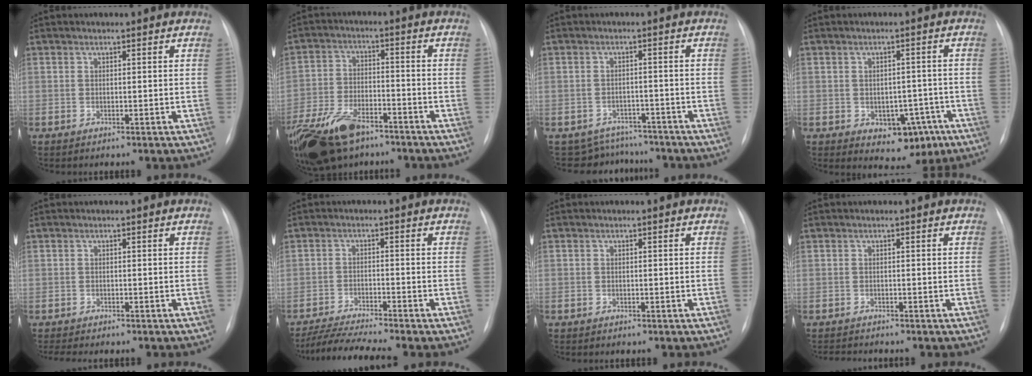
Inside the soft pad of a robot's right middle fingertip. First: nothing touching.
{"total": 15.9, "force": [-10.7, 7.2, 9.2], "torque": [-0.217, -0.020, -0.192]}
{"total": 6.3, "force": [-5.8, 2.4, -1.0], "torque": [0.018, 0.024, -0.073]}
{"total": 7.0, "force": [-2.8, 4.6, 4.5], "torque": [-0.040, 0.013, -0.023]}
{"total": 4.1, "force": [-3.6, 1.2, 1.6], "torque": [-0.022, -0.007, -0.050]}
{"total": 8.2, "force": [-7.4, -1.1, 3.6], "torque": [-0.062, -0.020, -0.126]}
{"total": 0.7, "force": [-0.5, 0.4, 0.1], "torque": [-0.007, 0.002, -0.007]}
{"total": 2.6, "force": [-2.6, 0.1, 0.5], "torque": [-0.005, -0.009, -0.039]}